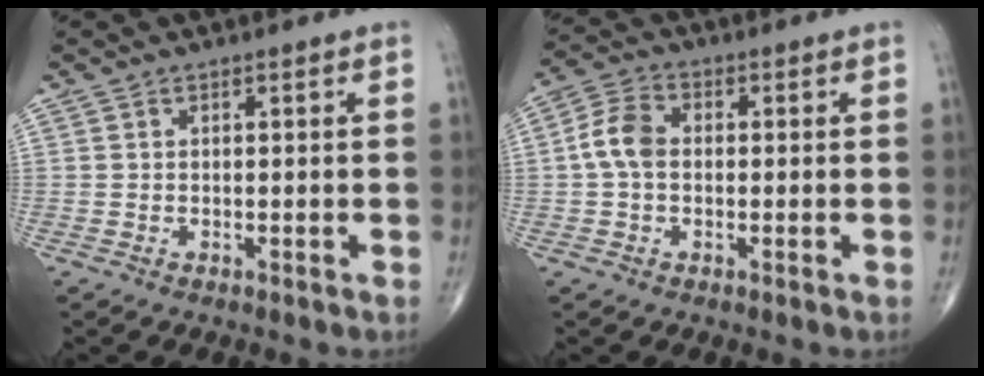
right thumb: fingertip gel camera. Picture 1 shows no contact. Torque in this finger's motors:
{"motor_torque": [0.11, 0.21, 0.13, -0.13, 0.08]}